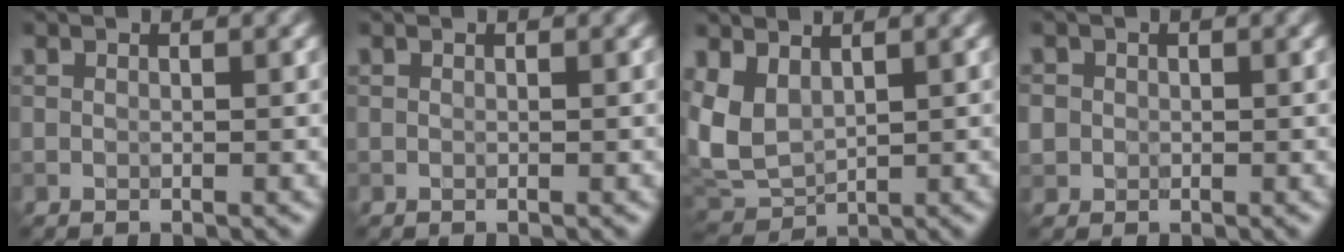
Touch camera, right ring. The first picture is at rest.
{"total": 0.0}
{"total": 4.8, "force": [1.5, 3.2, 3.3], "torque": [-0.086, -0.002, 0.030]}
{"total": 1.6, "force": [0.0, 1.6, 0.3], "torque": [0.000, -0.001, 0.003]}